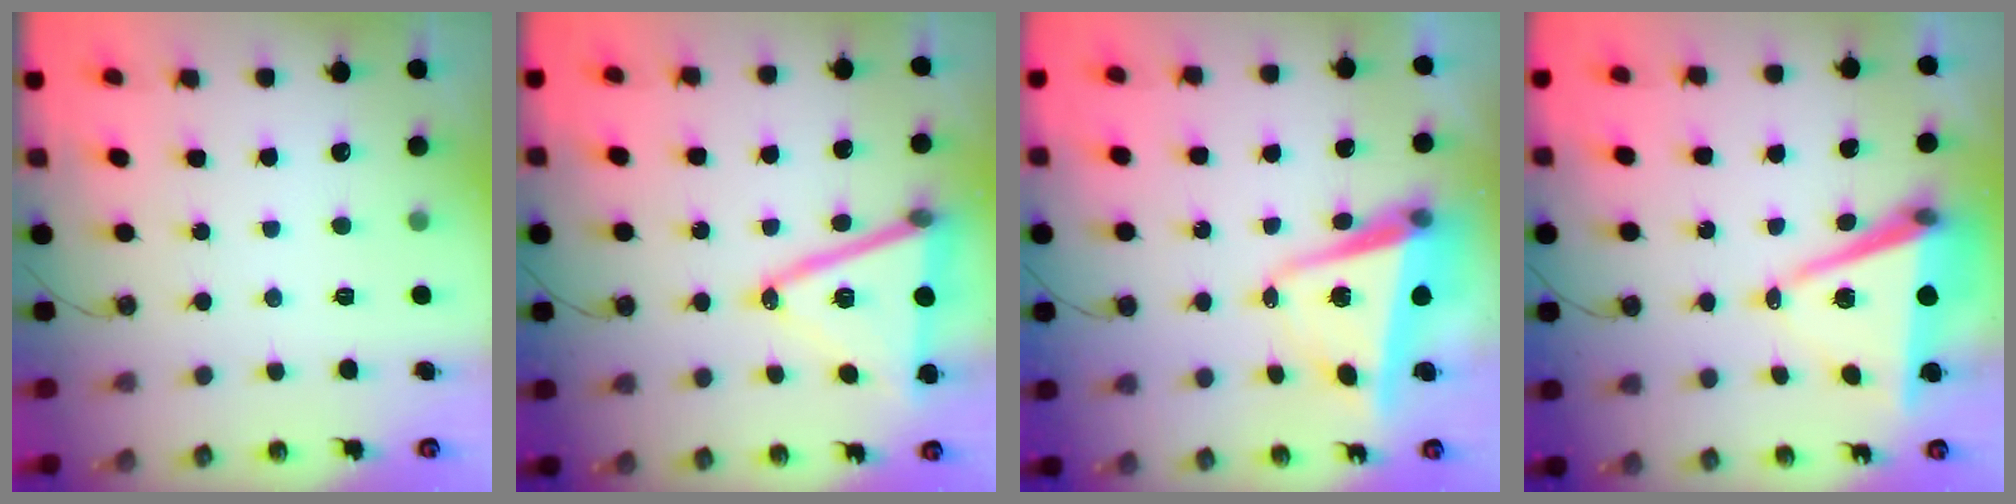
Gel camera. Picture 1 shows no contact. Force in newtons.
{"total": 17.4, "press": 16.9, "slide": 3.8}
{"total": 7.4, "press": 7.2, "slide": 1.3}
{"total": 10.4, "press": 9.6, "slide": 3.9}